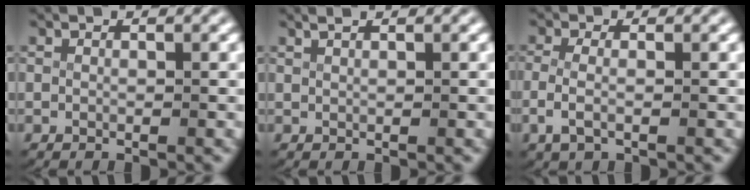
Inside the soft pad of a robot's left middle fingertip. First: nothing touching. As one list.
[{"total": 1.1, "force": [1.0, 0.1, 0.5], "torque": [-0.008, 0.000, 0.020]}, {"total": 2.6, "force": [-0.8, 1.2, 2.1], "torque": [-0.064, -0.013, -0.008]}]